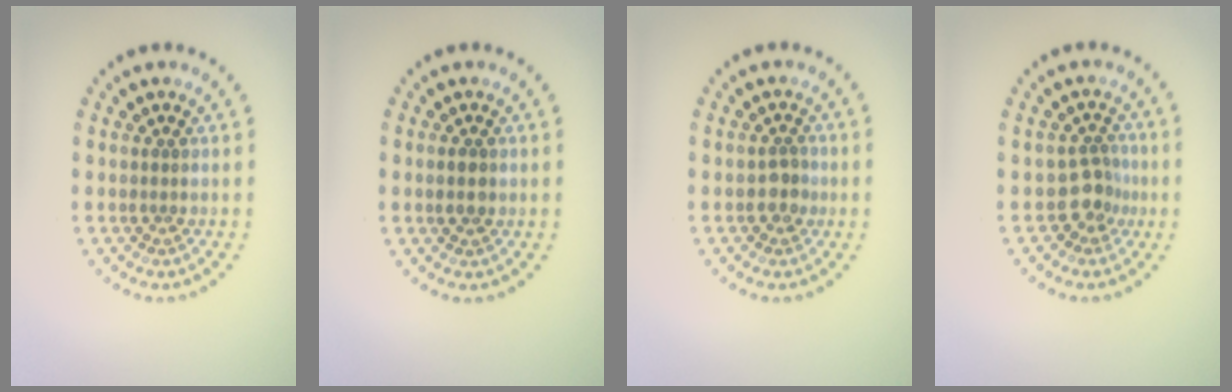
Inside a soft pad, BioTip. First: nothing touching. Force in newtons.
{"total": 1.3, "press": 1.3, "slide": 0.1}
{"total": 1.6, "press": 1.5, "slide": 0.5}
{"total": 2.2, "press": 1.7, "slide": 1.4}